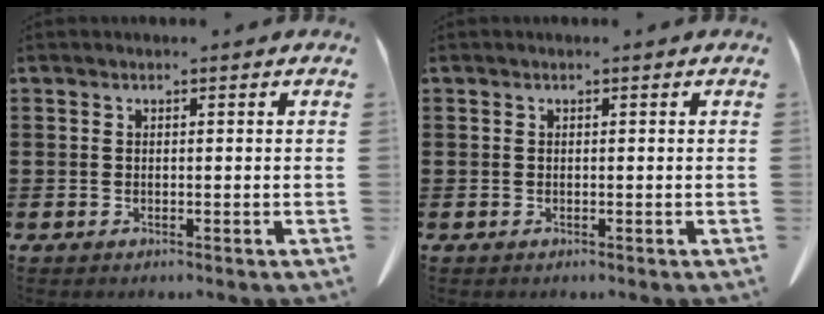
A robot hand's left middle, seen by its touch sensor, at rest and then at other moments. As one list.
[{"total": 0.0}]